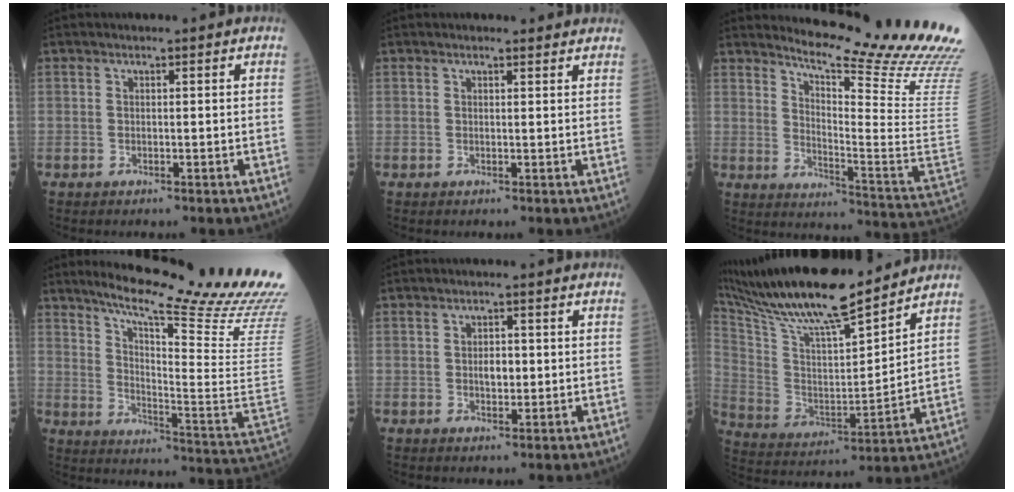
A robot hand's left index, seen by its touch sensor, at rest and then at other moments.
{"total": 2.7, "force": [2.5, 0.7, 0.5], "torque": [-0.013, 0.009, 0.027]}
{"total": 21.6, "force": [19.2, -3.2, 9.4], "torque": [-0.160, -0.147, 0.248]}
{"total": 28.0, "force": [23.7, -2.2, 14.9], "torque": [-0.224, -0.121, 0.312]}
{"total": 2.3, "force": [0.0, 1.4, 1.8], "torque": [-0.033, -0.002, 0.002]}
{"total": 22.8, "force": [19.3, 2.9, 11.8], "torque": [-0.229, 0.010, 0.340]}